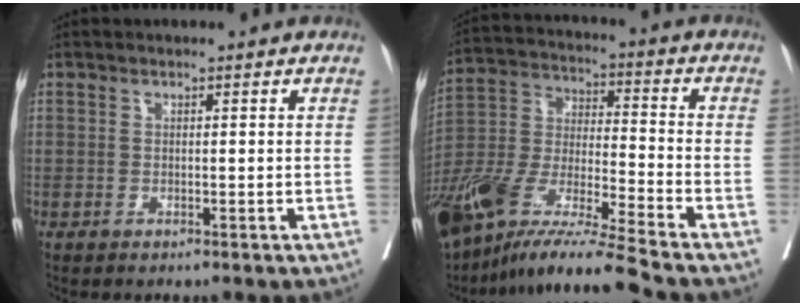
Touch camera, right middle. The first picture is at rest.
{"total": 18.5, "force": [-14.8, -0.1, 11.2], "torque": [-0.255, -0.030, -0.281]}